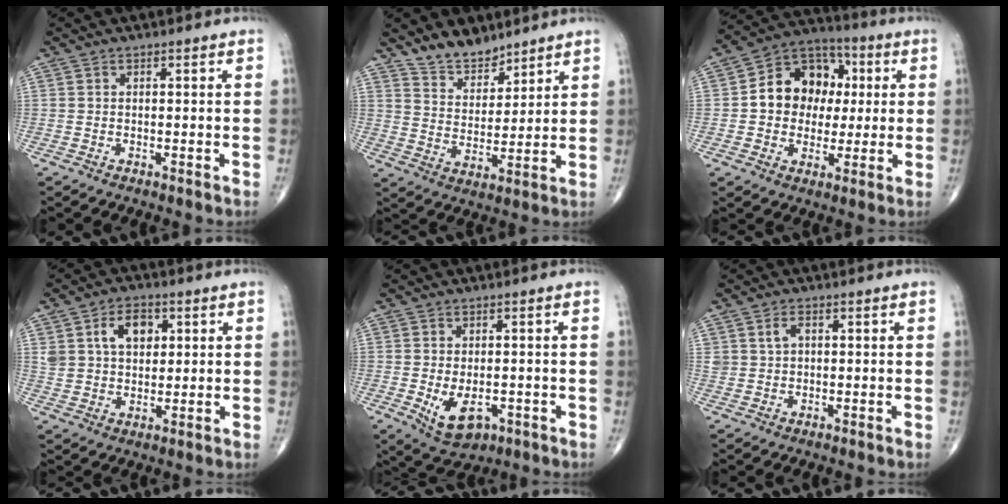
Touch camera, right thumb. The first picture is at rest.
{"total": 8.3, "force": [6.9, 4.0, 2.4], "torque": [-0.010, -0.056, 0.131]}
{"total": 14.1, "force": [1.4, 11.4, 8.2], "torque": [-0.080, 0.021, 0.014]}
{"total": 9.1, "force": [3.2, 6.2, 5.8], "torque": [-0.072, -0.004, 0.058]}
{"total": 7.1, "force": [-2.0, 4.3, 5.3], "torque": [-0.078, -0.003, -0.017]}
{"total": 2.6, "force": [0.8, 1.8, 1.7], "torque": [-0.027, 0.001, 0.018]}